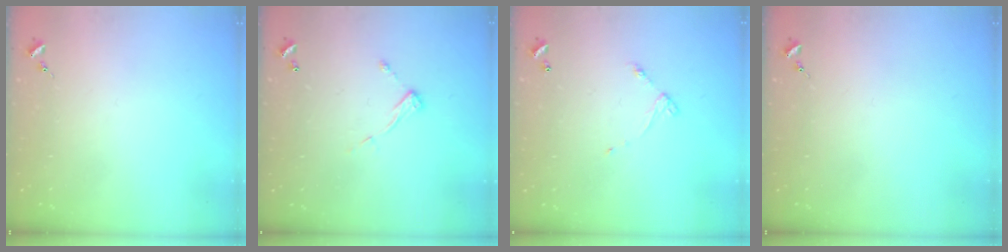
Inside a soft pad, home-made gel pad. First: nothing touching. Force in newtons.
{"total": 7.3, "press": 7.3, "slide": 0.4}
{"total": 4.2, "press": 4.2, "slide": 0.2}
{"total": 0.0}